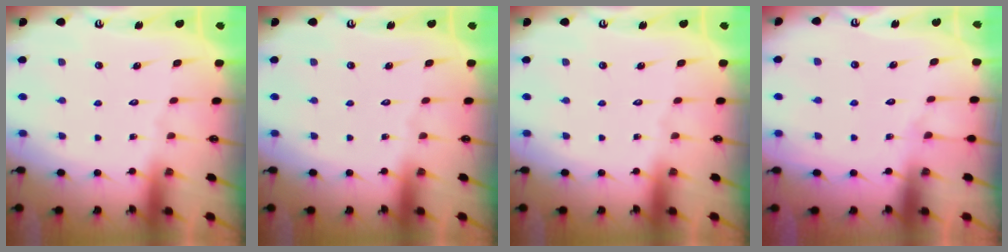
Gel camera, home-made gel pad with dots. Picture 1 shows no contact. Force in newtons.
{"total": 0.0}
{"total": 0.0}
{"total": 3.8, "press": 3.8, "slide": 0.4}